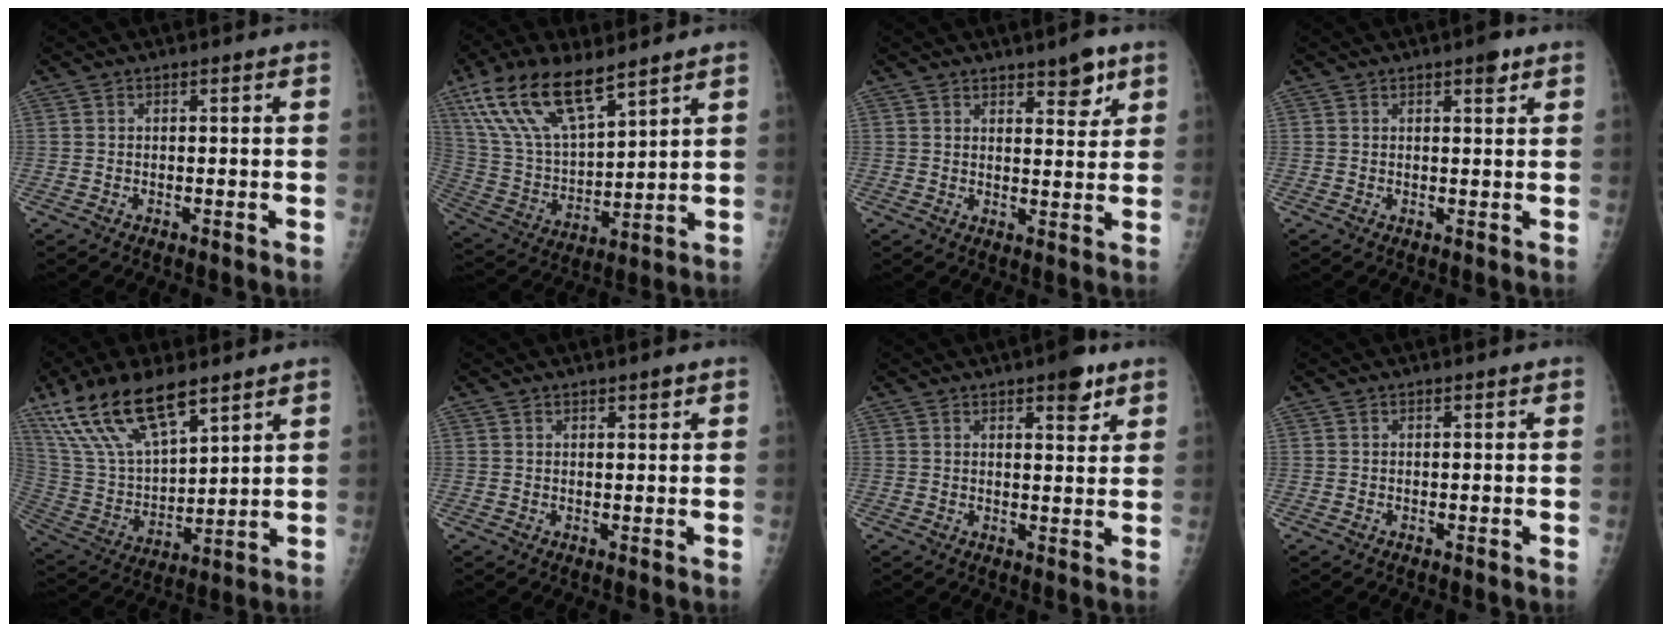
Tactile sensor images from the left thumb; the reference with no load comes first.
{"total": 17.4, "force": [11.2, 6.7, 11.5], "torque": [-0.204, -0.039, 0.226]}
{"total": 5.3, "force": [3.5, 2.0, 3.4], "torque": [-0.028, -0.023, 0.048]}
{"total": 2.4, "force": [1.5, 0.8, 1.7], "torque": [-0.016, -0.006, 0.019]}
{"total": 18.7, "force": [12.5, 7.2, 11.8], "torque": [-0.206, -0.046, 0.251]}
{"total": 1.3, "force": [1.0, 0.4, 0.7], "torque": [-0.004, -0.005, 0.014]}
{"total": 5.1, "force": [3.2, 1.8, 3.6], "torque": [-0.033, -0.016, 0.040]}
{"total": 0.0}